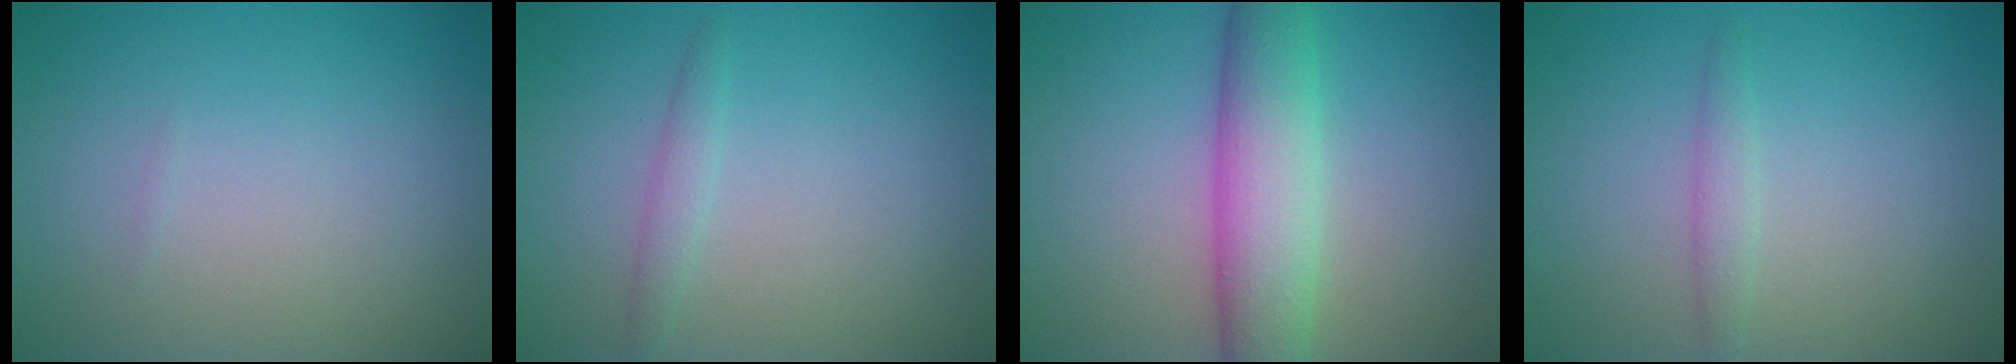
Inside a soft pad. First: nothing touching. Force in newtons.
{"total": 1.3, "press": 1.3, "slide": 0.0}
{"total": 6.5, "press": 6.5, "slide": 0.2}
{"total": 1.4, "press": 1.4, "slide": 0.0}